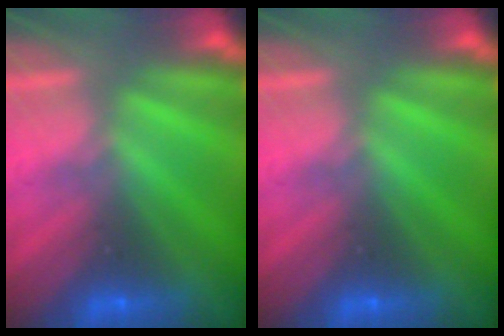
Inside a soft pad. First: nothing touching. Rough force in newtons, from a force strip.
{"total": 0.0}